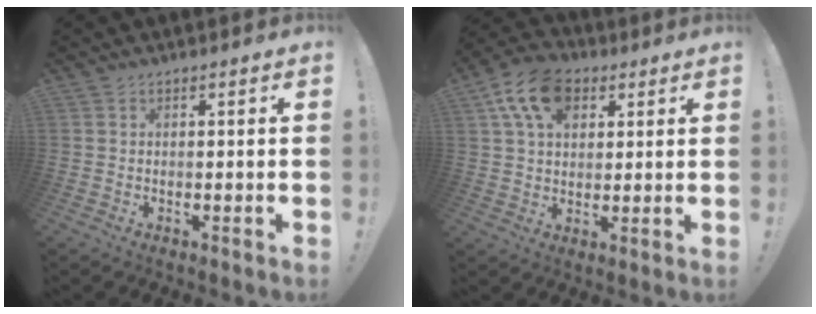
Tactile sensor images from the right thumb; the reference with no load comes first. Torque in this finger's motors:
{"motor_torque": [0.14, 0.36, 0.10, 0.03, 0.36]}